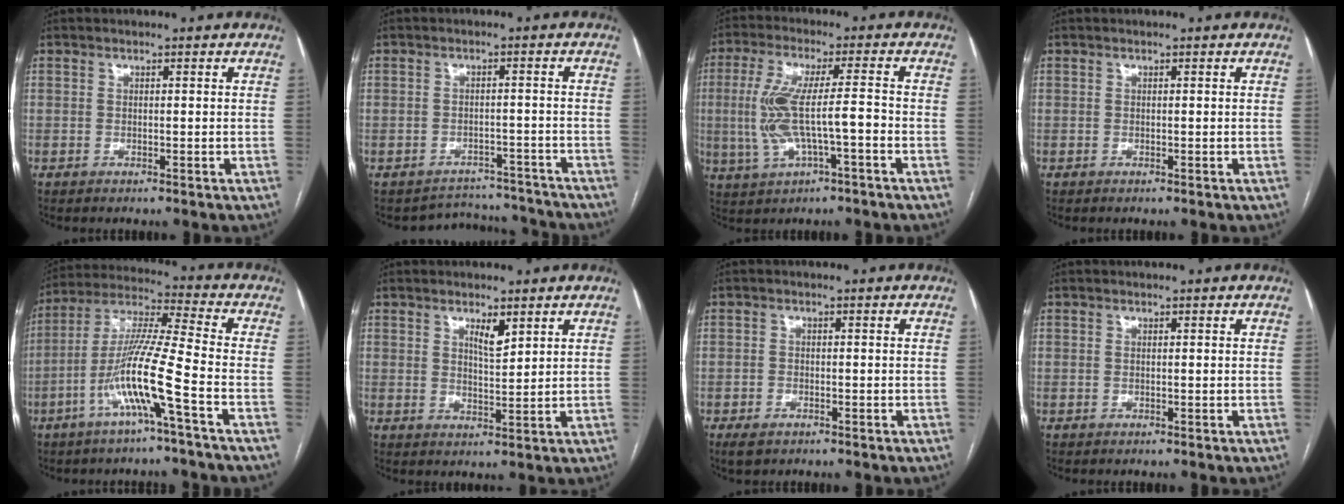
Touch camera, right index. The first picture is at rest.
{"total": 7.3, "force": [-6.6, 2.6, -1.7], "torque": [0.035, 0.036, -0.079]}
{"total": 10.2, "force": [-1.8, 1.8, 9.8], "torque": [-0.201, 0.012, -0.028]}
{"total": 0.0}
{"total": 12.5, "force": [-5.0, -1.1, 11.4], "torque": [-0.227, 0.004, -0.099]}
{"total": 3.3, "force": [2.0, 0.8, 2.5], "torque": [-0.046, -0.004, 0.036]}
{"total": 2.5, "force": [-1.6, 1.4, 1.3], "torque": [-0.023, -0.001, -0.019]}
{"total": 0.0}